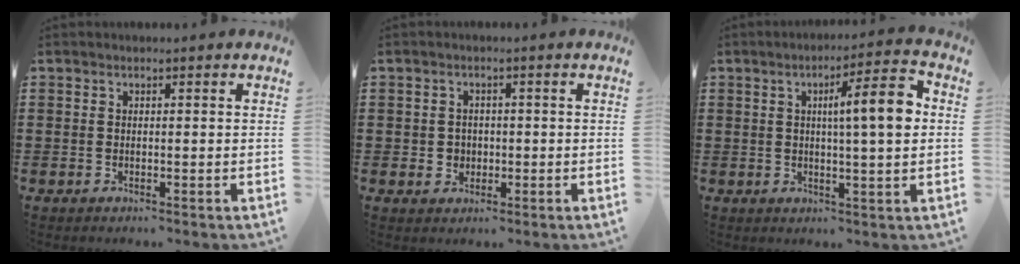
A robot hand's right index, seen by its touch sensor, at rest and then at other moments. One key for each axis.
{"total": 2.1, "fx": -0.2, "fy": 2.0, "fz": 0.6, "tx": -0.018, "ty": 0.007, "tz": -0.009}
{"total": 8.4, "fx": 1.6, "fy": 0.8, "fz": 8.2, "tx": -0.132, "ty": -0.010, "tz": 0.015}